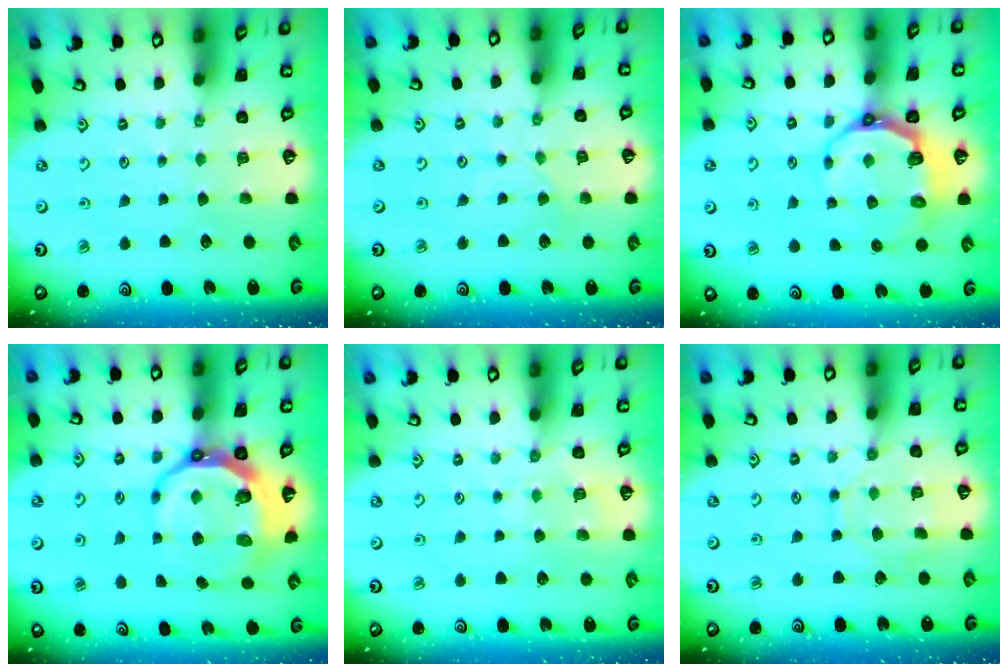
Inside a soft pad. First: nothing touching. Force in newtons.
{"total": 2.3, "press": 2.3, "slide": 0.4}
{"total": 8.5, "press": 7.4, "slide": 4.1}
{"total": 11.0, "press": 10.1, "slide": 4.2}
{"total": 5.5, "press": 5.5, "slide": 0.7}
{"total": 10.1, "press": 10.1, "slide": 0.7}